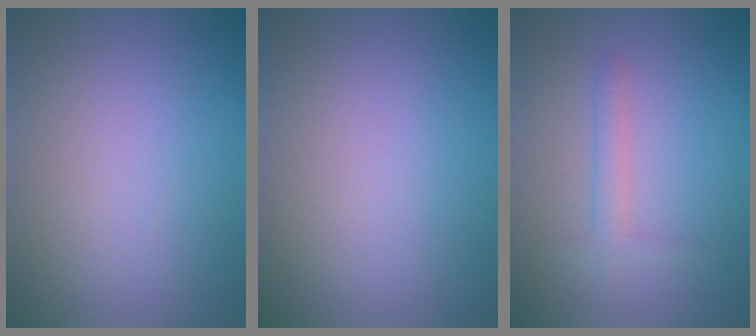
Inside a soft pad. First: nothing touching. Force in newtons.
{"total": 0.0}
{"total": 1.5, "press": 1.5, "slide": 0.0}